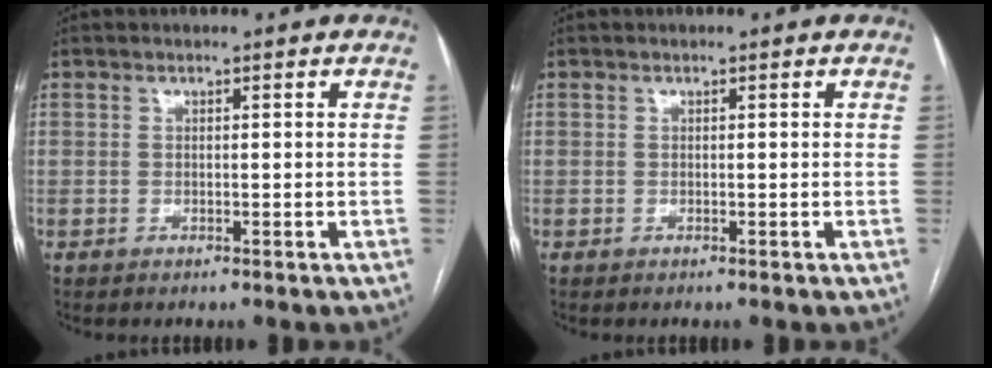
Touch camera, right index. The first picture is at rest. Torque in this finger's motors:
{"motor_torque": [0.00, 0.00, 0.00, 0.00]}